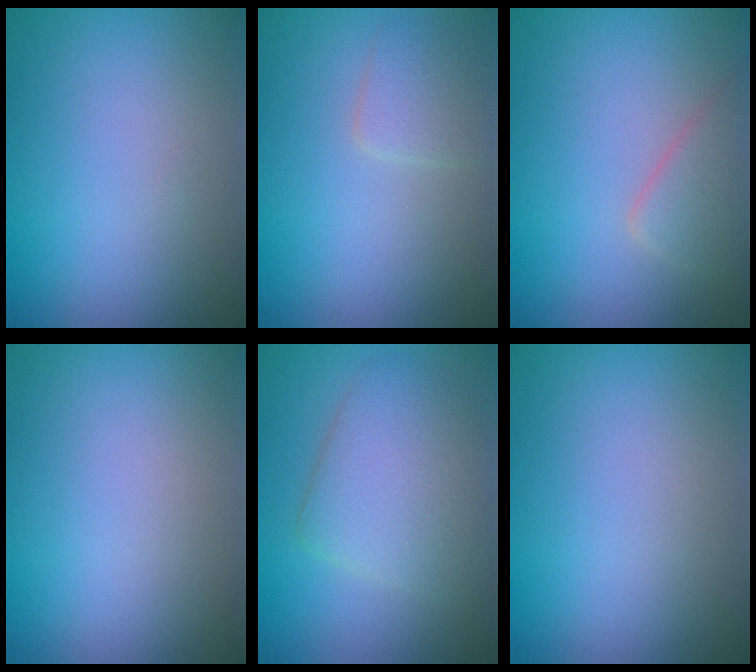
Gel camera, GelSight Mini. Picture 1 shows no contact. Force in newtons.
{"total": 1.8, "press": 1.8, "slide": 0.0}
{"total": 2.6, "press": 2.6, "slide": 0.0}
{"total": 0.0}
{"total": 5.1, "press": 5.1, "slide": 0.1}
{"total": 0.0}